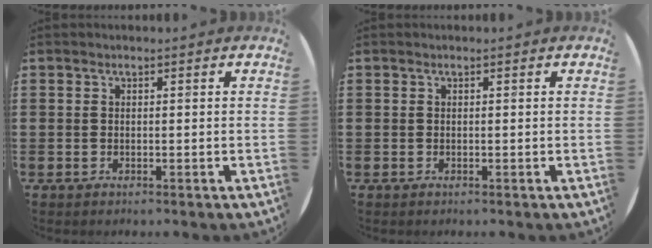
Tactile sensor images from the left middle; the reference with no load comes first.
{"total": 0.0}